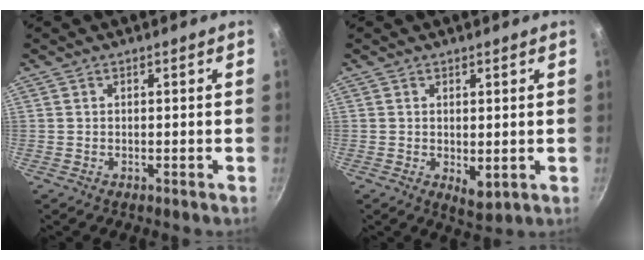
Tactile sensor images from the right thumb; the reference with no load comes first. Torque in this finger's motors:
{"motor_torque": [-0.35, 0.24, -0.02, 0.12, 0.01]}